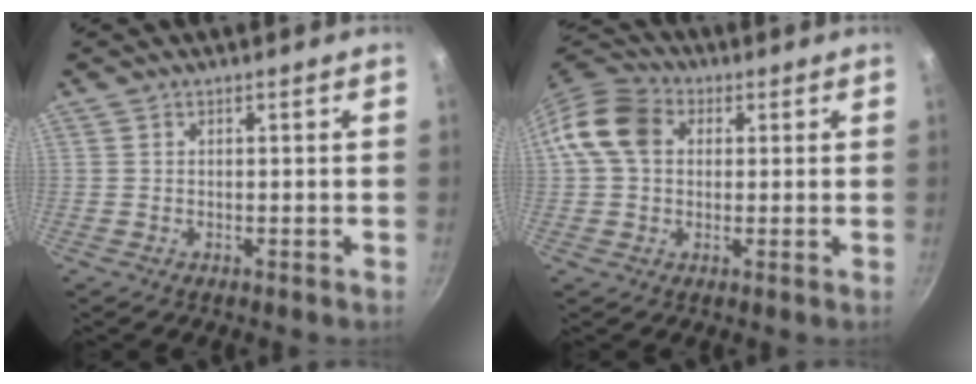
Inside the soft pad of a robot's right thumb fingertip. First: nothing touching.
{"total": 9.9, "force": [1.8, 7.6, 6.0], "torque": [-0.090, 0.021, 0.015]}